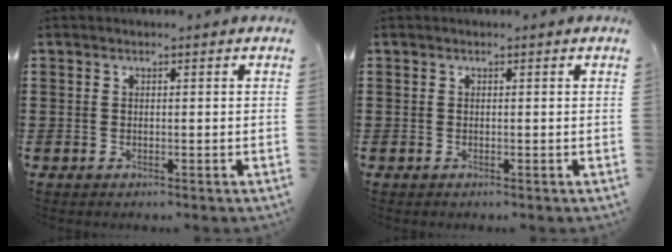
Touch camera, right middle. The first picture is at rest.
{"total": 0.0}